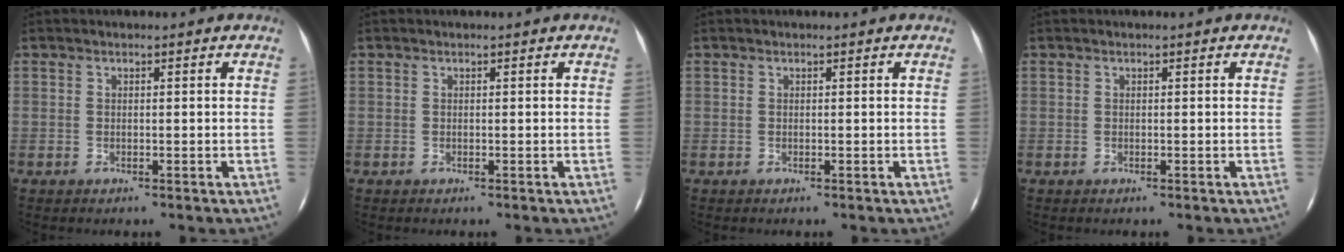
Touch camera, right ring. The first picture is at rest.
{"total": 0.0}
{"total": 0.0}
{"total": 0.0}